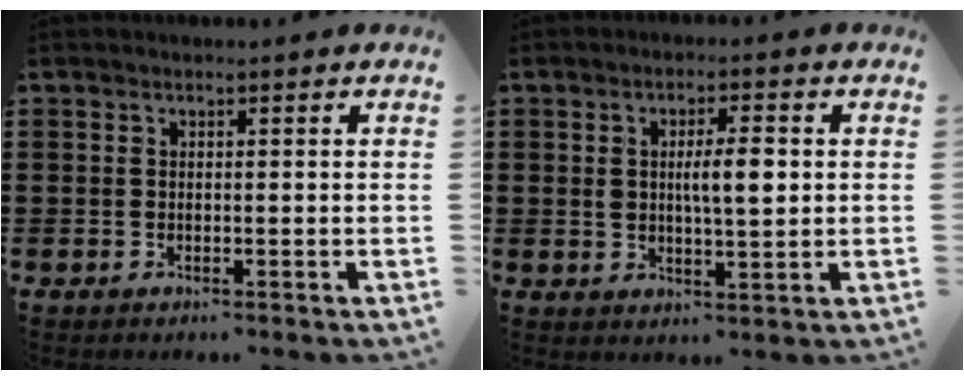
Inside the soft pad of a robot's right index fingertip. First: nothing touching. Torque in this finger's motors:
{"motor_torque": [0.30, -0.14, 0.24, 0.09]}